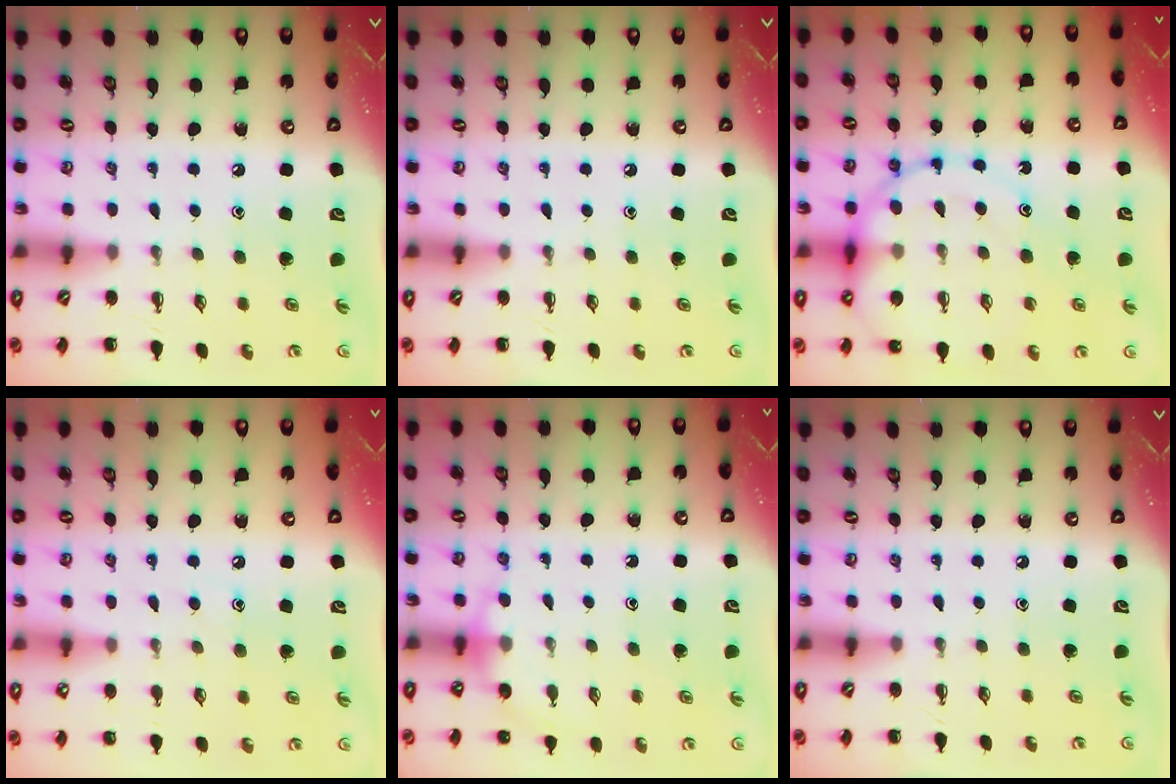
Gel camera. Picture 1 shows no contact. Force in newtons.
{"total": 0.0}
{"total": 18.6, "press": 18.2, "slide": 4.0}
{"total": 7.4, "press": 7.2, "slide": 1.8}
{"total": 7.1, "press": 6.9, "slide": 1.6}
{"total": 0.0}